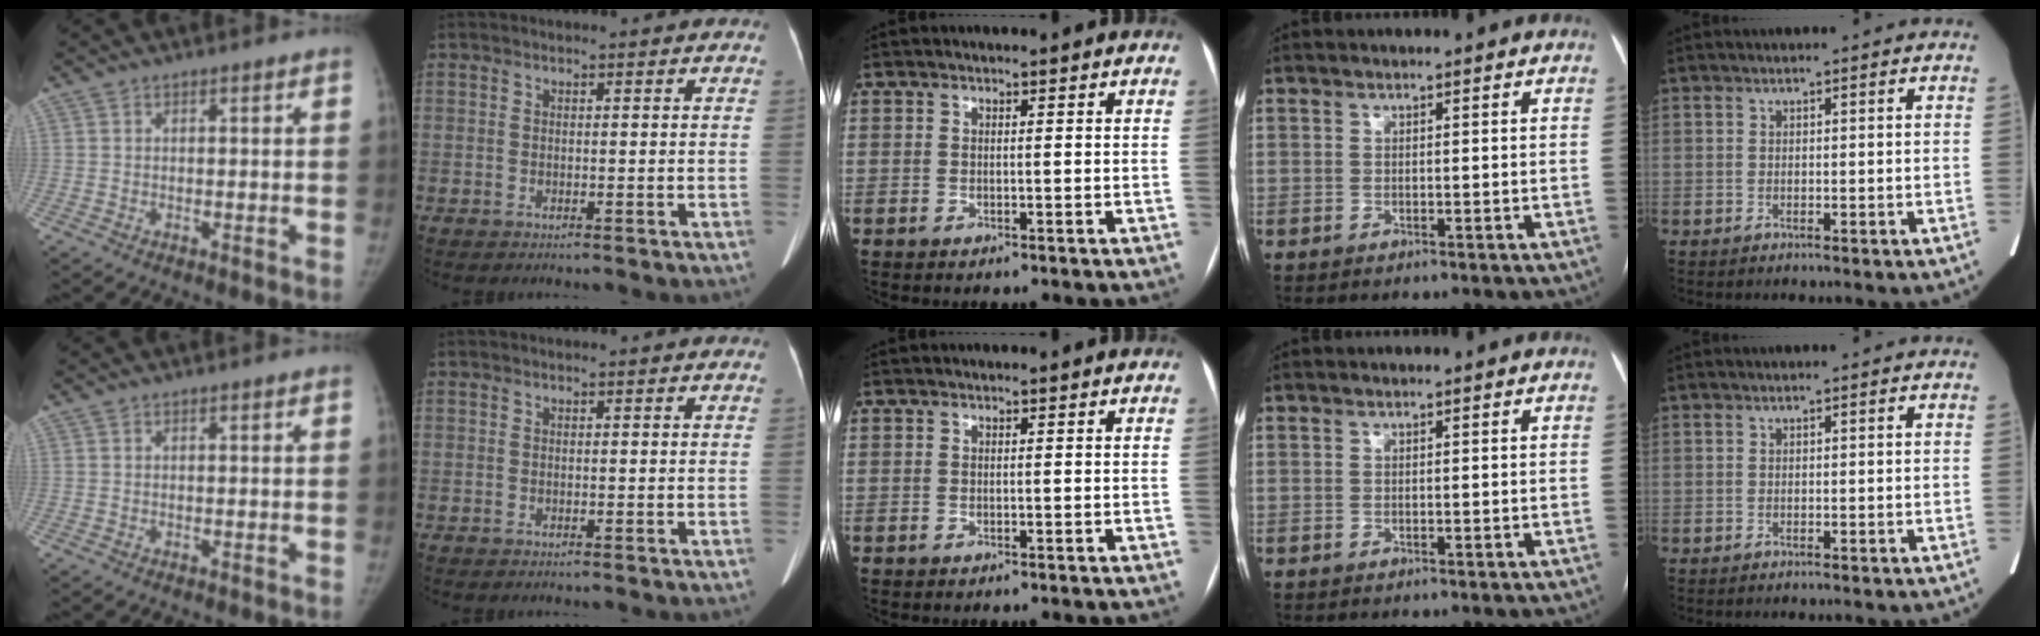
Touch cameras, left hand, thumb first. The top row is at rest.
{}